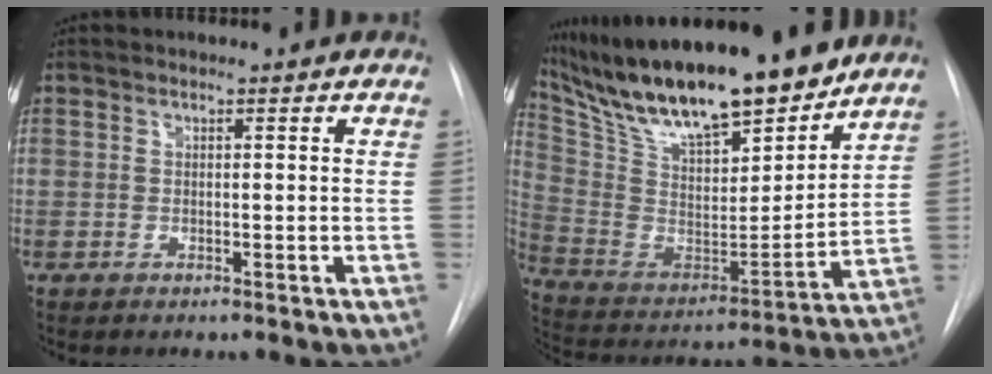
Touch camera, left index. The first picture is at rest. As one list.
[{"total": 24.5, "force": [20.2, 5.2, 13.0], "torque": [-0.240, -0.007, 0.337]}]